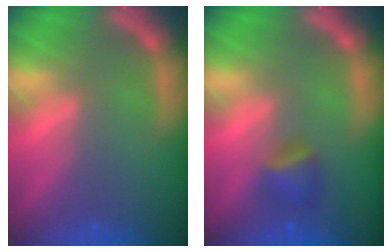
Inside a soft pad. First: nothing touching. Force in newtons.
{"total": 2.4}